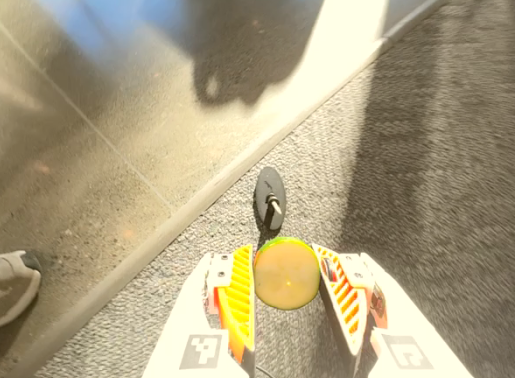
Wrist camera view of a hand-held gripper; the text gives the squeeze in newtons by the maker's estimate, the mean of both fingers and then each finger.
{"total": 9.3, "left": 9.7, "right": 8.9}